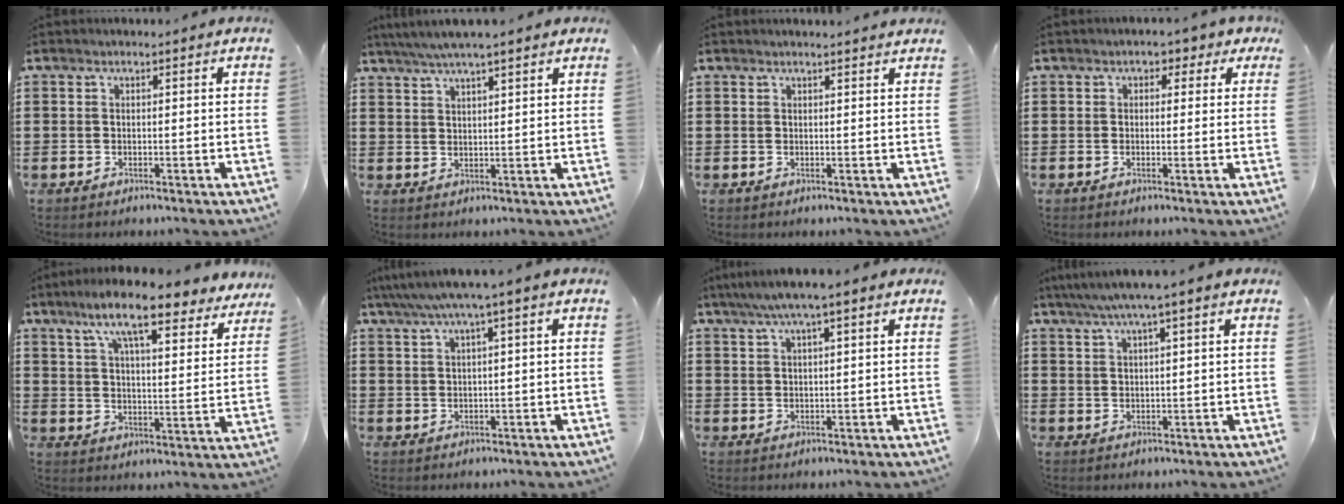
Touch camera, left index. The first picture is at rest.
{"total": 4.2, "force": [3.6, 0.0, 2.3], "torque": [-0.052, -0.005, 0.064]}
{"total": 1.1, "force": [1.1, -0.1, 0.4], "torque": [-0.009, -0.002, 0.021]}
{"total": 2.0, "force": [0.9, 1.5, 1.0], "torque": [-0.019, 0.008, 0.011]}
{"total": 11.7, "force": [9.0, 1.6, 7.3], "torque": [-0.150, -0.033, 0.153]}
{"total": 3.3, "force": [1.3, -0.2, 3.1], "torque": [-0.061, 0.000, 0.018]}
{"total": 3.8, "force": [2.2, 0.2, 3.1], "torque": [-0.061, 0.006, 0.038]}
{"total": 3.6, "force": [1.9, -0.1, 3.1], "torque": [-0.062, 0.002, 0.032]}